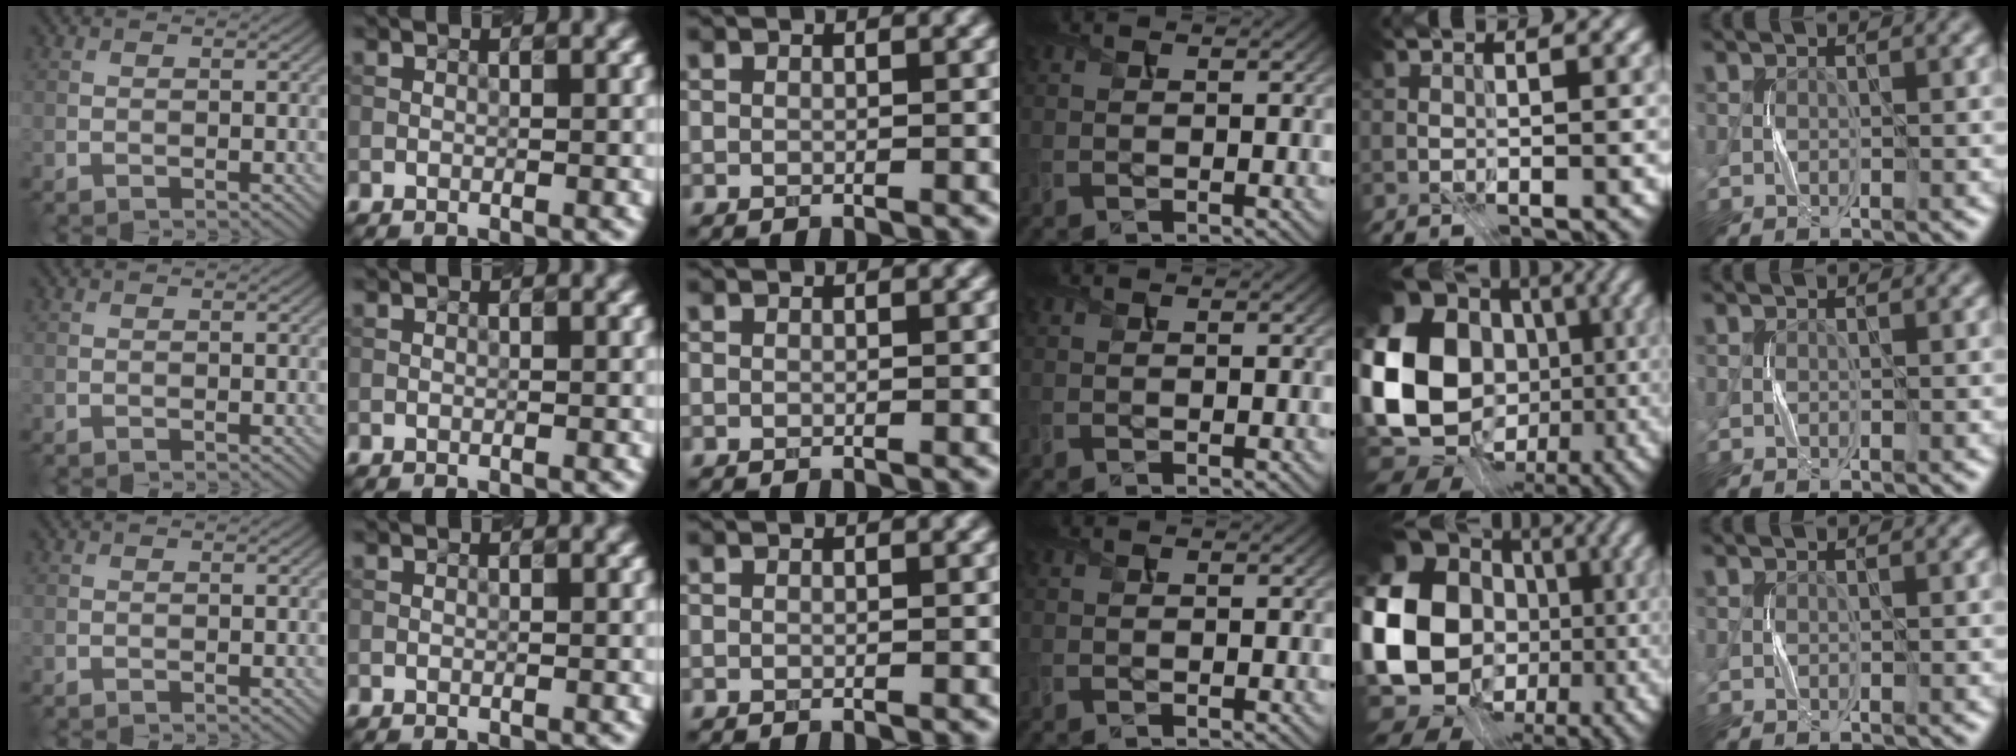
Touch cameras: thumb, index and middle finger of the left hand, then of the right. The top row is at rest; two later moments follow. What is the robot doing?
{"motion": "press", "object": "sticker"}